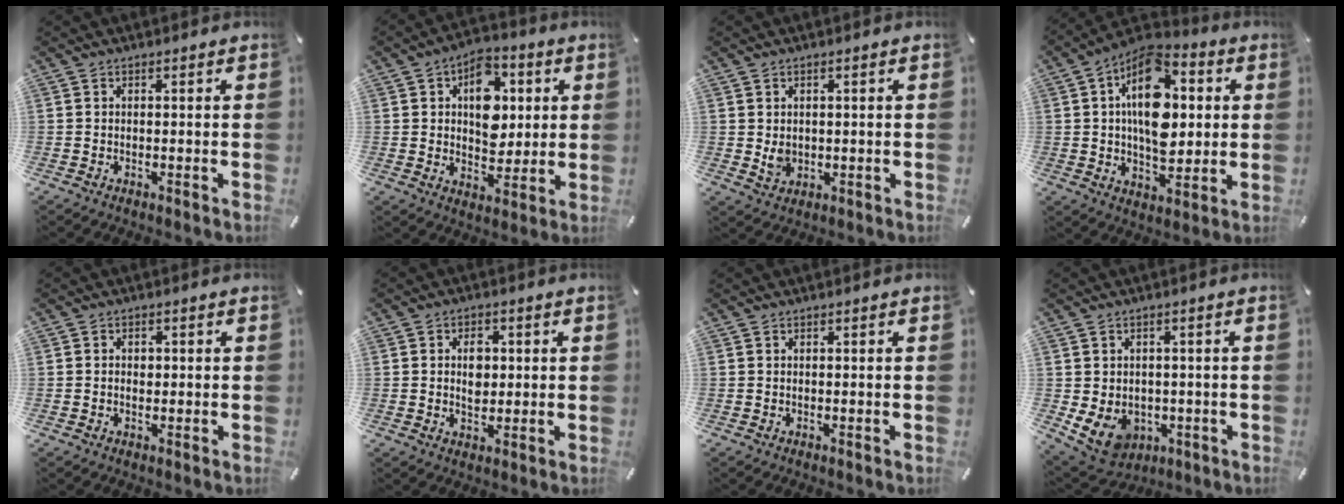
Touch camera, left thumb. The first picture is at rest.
{"total": 12.2, "force": [2.9, 9.1, 7.7], "torque": [-0.095, 0.000, 0.050]}
{"total": 3.1, "force": [0.4, 2.7, 1.5], "torque": [-0.020, -0.006, 0.003]}
{"total": 17.3, "force": [3.0, 11.0, 13.0], "torque": [-0.223, -0.013, 0.051]}
{"total": 1.7, "force": [-0.1, 1.3, 1.1], "torque": [-0.023, 0.004, -0.004]}
{"total": 5.4, "force": [0.5, 4.1, 3.6], "torque": [-0.041, -0.003, 0.003]}
{"total": 0.0}
{"total": 7.7, "force": [-1.7, 6.5, 3.8], "torque": [-0.092, -0.003, -0.033]}